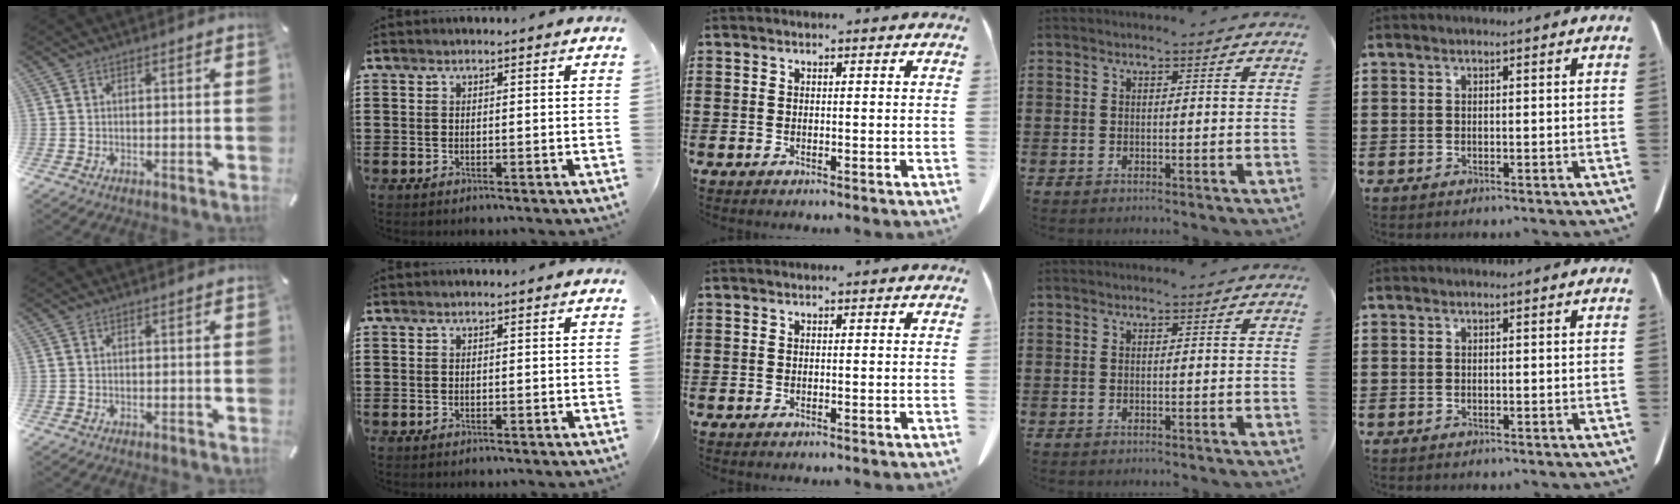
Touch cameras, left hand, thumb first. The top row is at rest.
{}